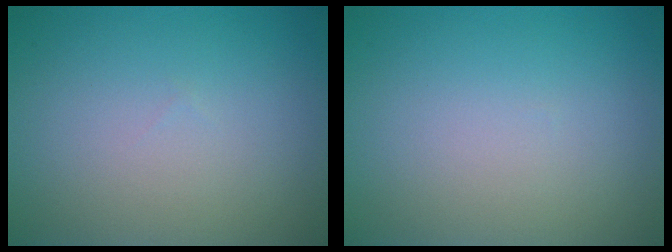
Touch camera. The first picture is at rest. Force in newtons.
{"total": 0.0}